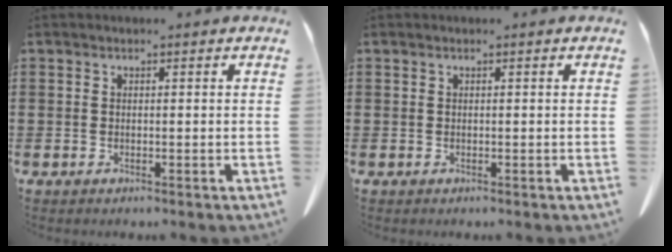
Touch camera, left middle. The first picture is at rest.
{"total": 0.0}